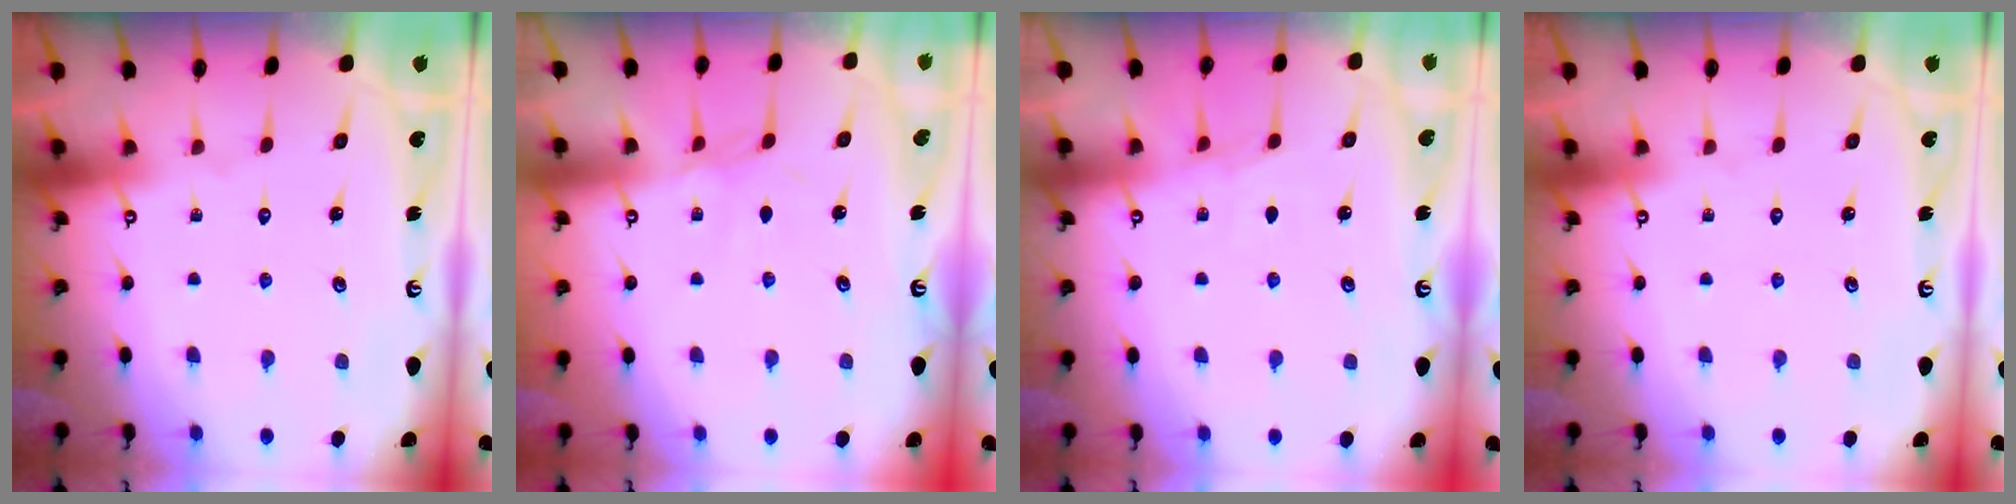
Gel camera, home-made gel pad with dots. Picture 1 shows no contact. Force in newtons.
{"total": 2.5, "press": 2.4, "slide": 0.6}
{"total": 5.5, "press": 5.5, "slide": 0.6}
{"total": 0.0}